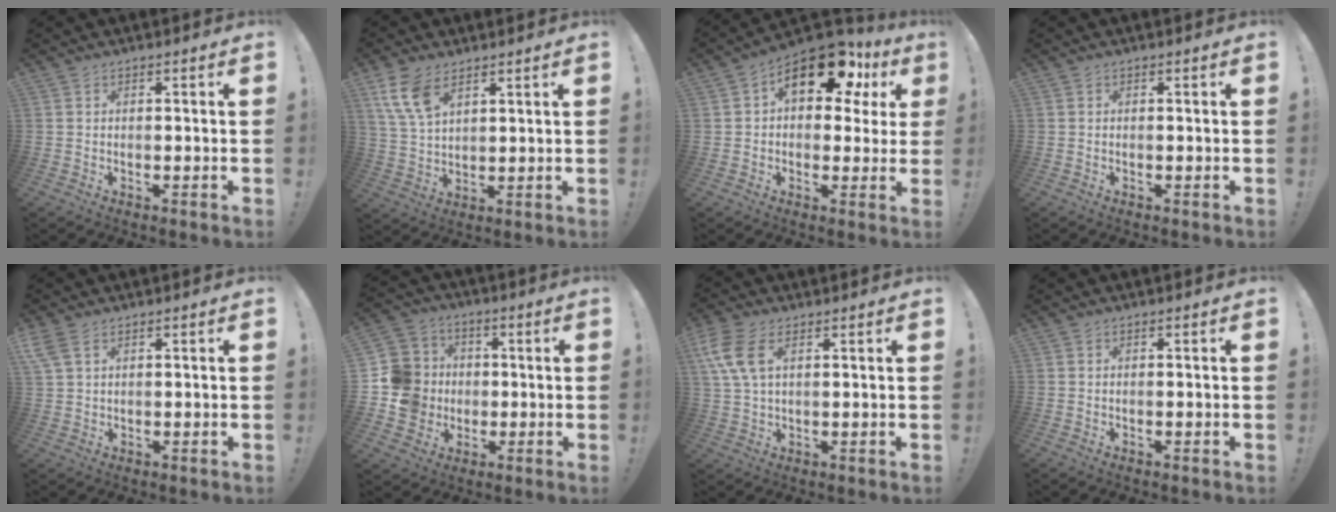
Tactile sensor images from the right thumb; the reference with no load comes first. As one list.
[{"total": 9.7, "force": [5.7, 5.1, 5.9], "torque": [-0.116, -0.020, 0.109]}, {"total": 15.8, "force": [6.9, 8.6, 11.3], "torque": [-0.155, -0.028, 0.117]}, {"total": 0.0}, {"total": 4.4, "force": [2.5, 2.1, 2.9], "torque": [-0.060, -0.002, 0.051]}, {"total": 13.4, "force": [-1.0, 12.5, 4.5], "torque": [-0.086, 0.017, -0.011]}, {"total": 9.1, "force": [3.6, 4.6, 6.9], "torque": [-0.149, -0.004, 0.070]}, {"total": 0.0}]